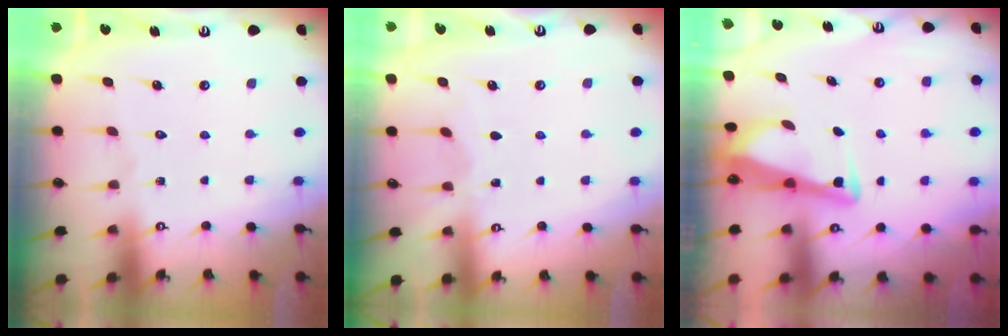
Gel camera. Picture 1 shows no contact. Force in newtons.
{"total": 3.4, "press": 3.4, "slide": 0.5}
{"total": 3.5, "press": 3.4, "slide": 0.4}